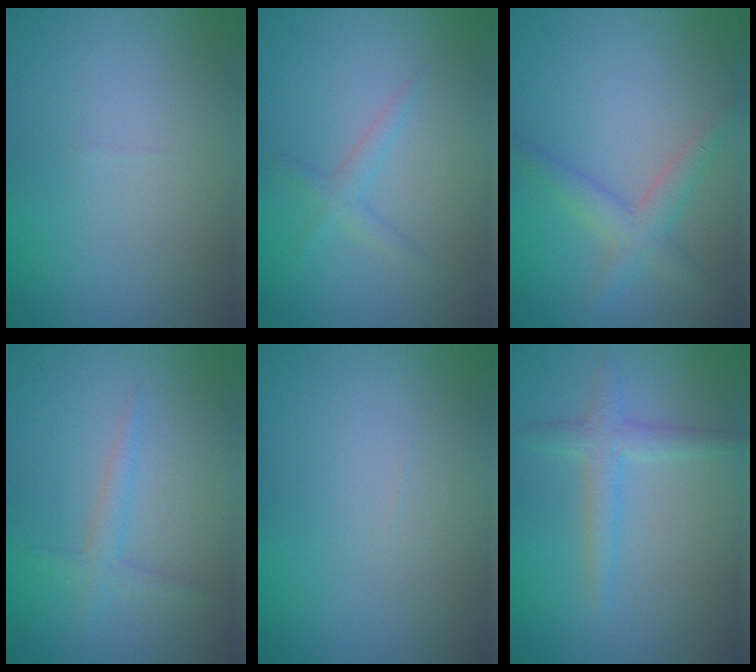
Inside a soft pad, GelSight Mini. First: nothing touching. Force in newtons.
{"total": 1.3, "press": 1.3, "slide": 0.1}
{"total": 2.7, "press": 2.7, "slide": 0.1}
{"total": 1.6, "press": 1.6, "slide": 0.1}
{"total": 0.0}
{"total": 2.3, "press": 2.3, "slide": 0.1}